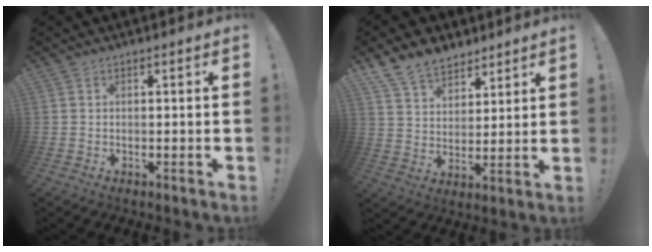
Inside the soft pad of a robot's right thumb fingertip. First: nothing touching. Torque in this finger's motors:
{"motor_torque": [-0.52, 1.67, 0.82, 0.71, 0.31]}